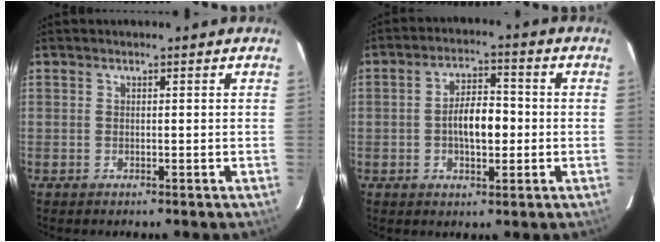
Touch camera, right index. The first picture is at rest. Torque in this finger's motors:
{"motor_torque": [1.33, -0.16, 0.64, 0.12]}